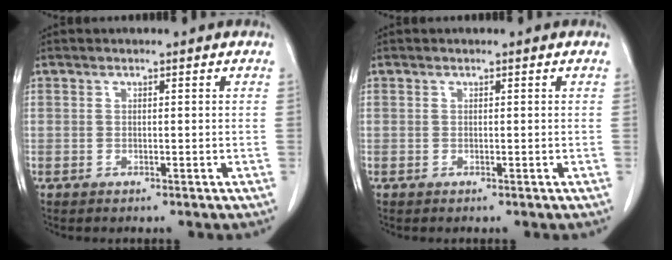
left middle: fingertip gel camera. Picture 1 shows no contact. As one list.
[{"total": 0.0}]